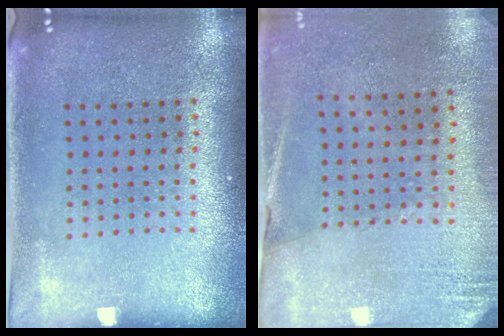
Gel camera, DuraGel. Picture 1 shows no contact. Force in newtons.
{"total": 2.7, "press": 2.4, "slide": 1.2}